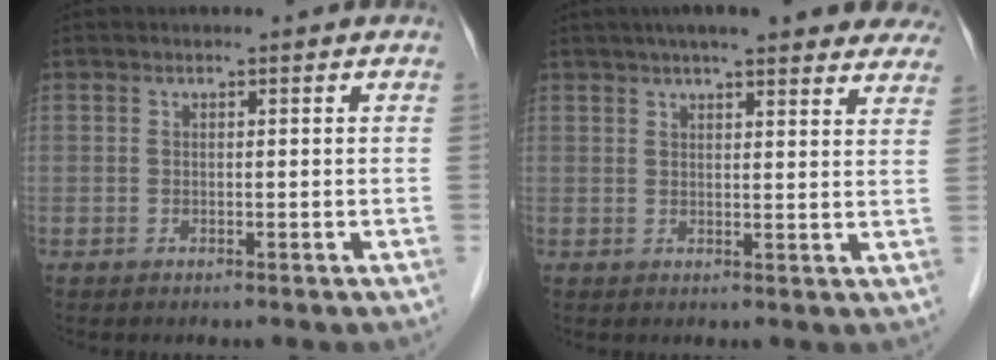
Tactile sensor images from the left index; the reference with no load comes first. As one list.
[{"total": 18.5, "force": [15.7, 3.4, 9.2], "torque": [-0.115, 0.038, 0.187]}]